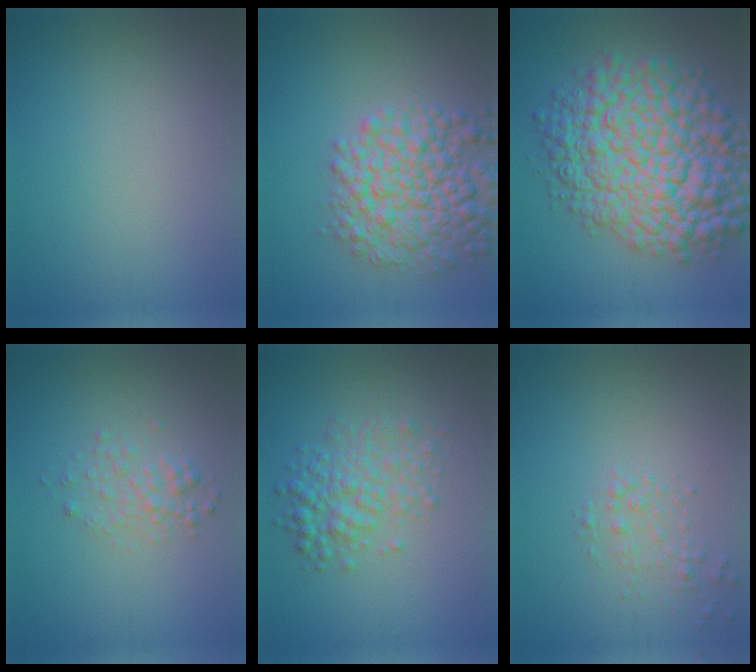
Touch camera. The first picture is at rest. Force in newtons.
{"total": 7.5, "press": 7.5, "slide": 0.3}
{"total": 12.7, "press": 12.7, "slide": 0.3}
{"total": 1.9, "press": 1.9, "slide": 0.1}
{"total": 3.7, "press": 3.7, "slide": 0.0}
{"total": 1.4, "press": 1.4, "slide": 0.1}